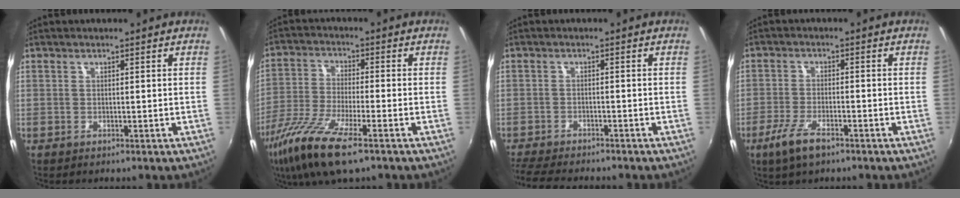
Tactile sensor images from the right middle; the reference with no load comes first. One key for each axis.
{"total": 13.4, "fx": -8.2, "fy": 2.9, "fz": 10.2, "tx": -0.223, "ty": -0.037, "tz": -0.163}
{"total": 8.3, "fx": -7.6, "fy": 1.2, "fz": 3.1, "tx": -0.086, "ty": -0.023, "tz": -0.129}
{"total": 6.1, "fx": -4.0, "fy": 1.8, "fz": 4.3, "tx": -0.104, "ty": -0.013, "tz": -0.076}